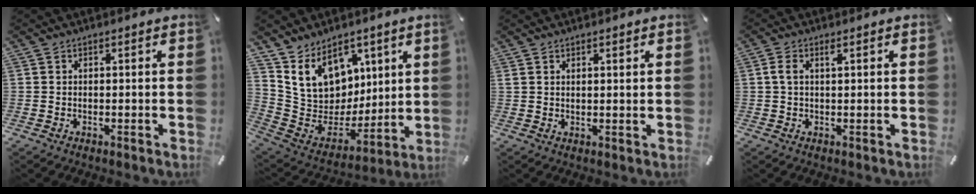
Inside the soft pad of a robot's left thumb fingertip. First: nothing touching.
{"total": 14.9, "force": [8.0, 11.7, 4.8], "torque": [-0.090, -0.061, 0.165]}
{"total": 1.3, "force": [1.1, 0.1, 0.7], "torque": [-0.014, -0.002, 0.021]}
{"total": 2.1, "force": [0.6, 0.8, 1.8], "torque": [-0.037, 0.004, 0.008]}